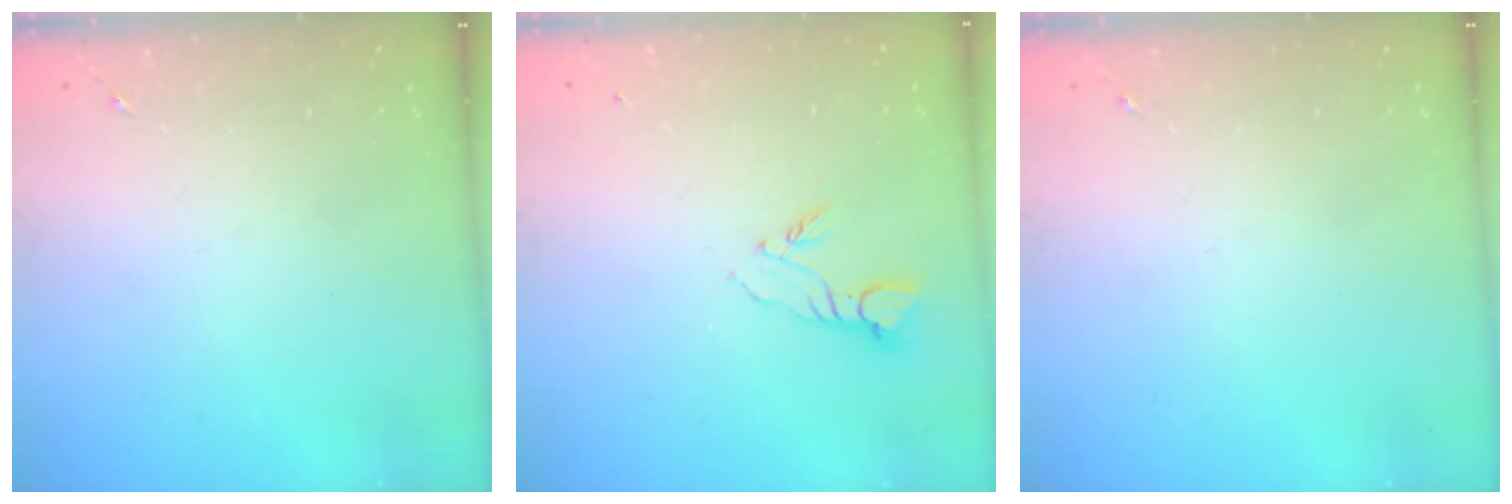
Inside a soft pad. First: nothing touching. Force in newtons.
{"total": 4.2, "press": 4.2, "slide": 0.1}
{"total": 0.0}